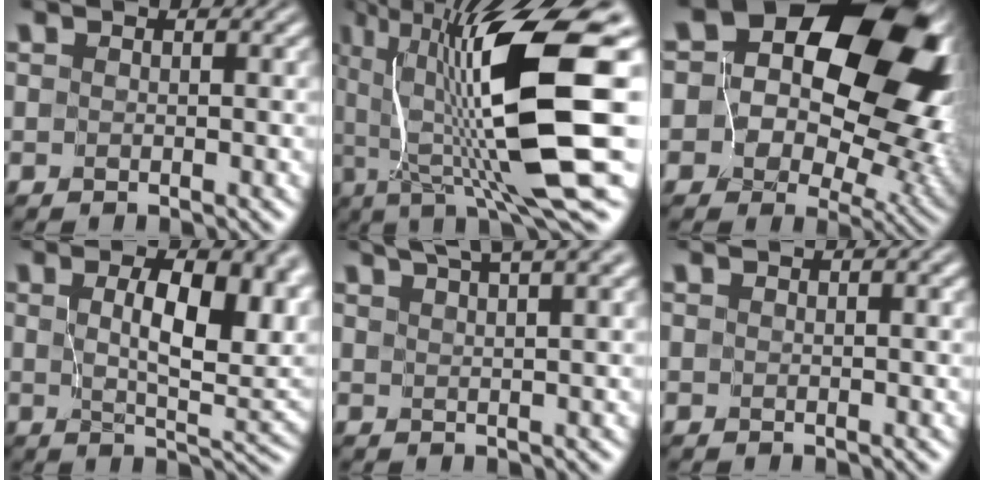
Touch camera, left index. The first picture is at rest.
{"total": 13.6, "force": [1.8, 3.0, 13.1], "torque": [-0.225, -0.011, 0.038]}
{"total": 19.9, "force": [4.9, 14.2, 13.1], "torque": [-0.178, 0.022, 0.073]}
{"total": 8.6, "force": [1.8, 3.3, 7.7], "torque": [-0.112, -0.005, 0.035]}
{"total": 6.7, "force": [5.2, 1.4, 4.0], "torque": [-0.034, 0.031, 0.047]}
{"total": 0.6, "force": [0.6, 0.1, 0.3], "torque": [-0.002, -0.001, 0.006]}